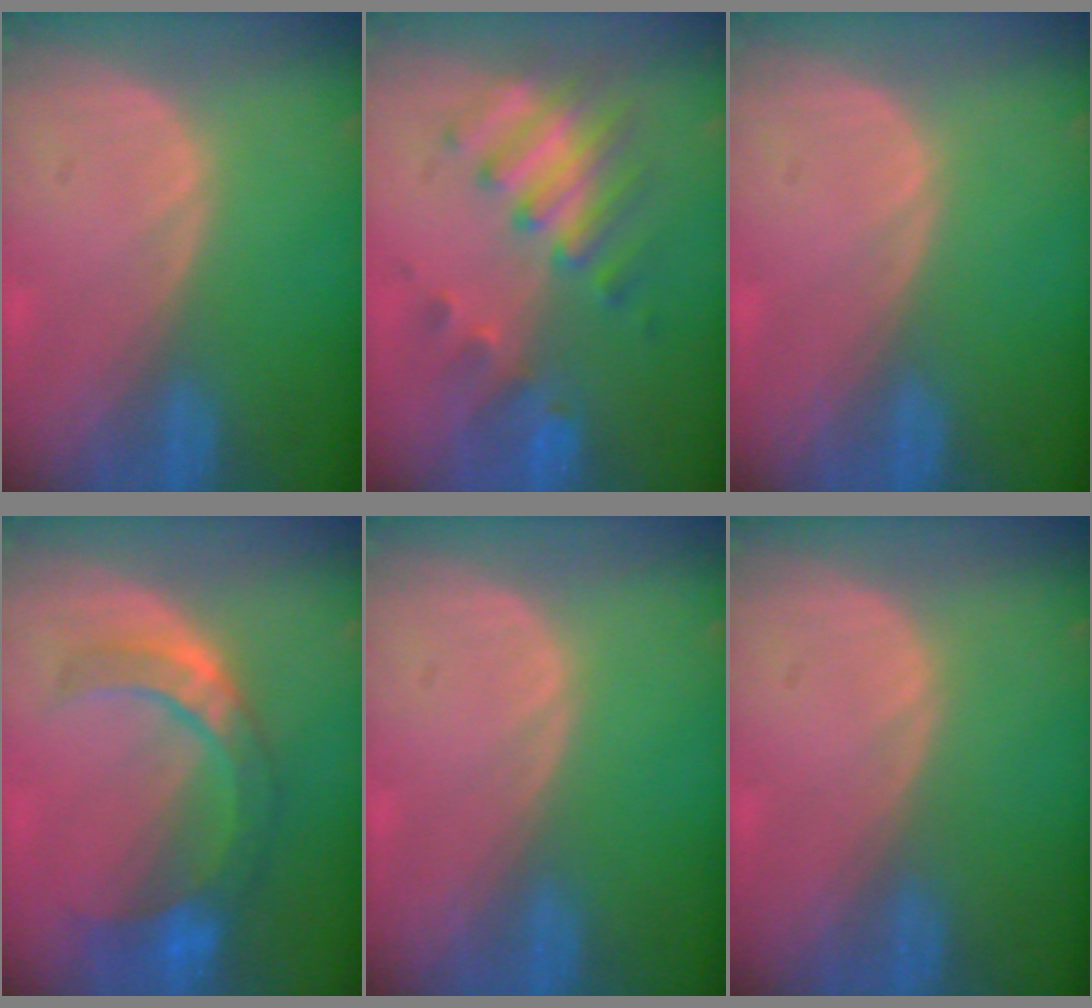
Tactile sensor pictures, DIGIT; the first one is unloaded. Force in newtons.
{"total": 8.2, "press": 7.3, "slide": 3.8}
{"total": 0.0}
{"total": 8.2, "press": 7.6, "slide": 3.1}
{"total": 0.0}
{"total": 0.0}